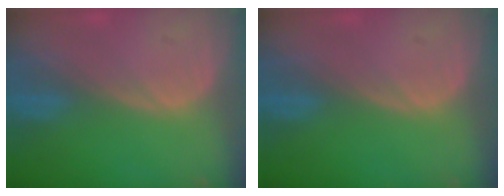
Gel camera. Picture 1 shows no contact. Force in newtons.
{"total": 0.0}